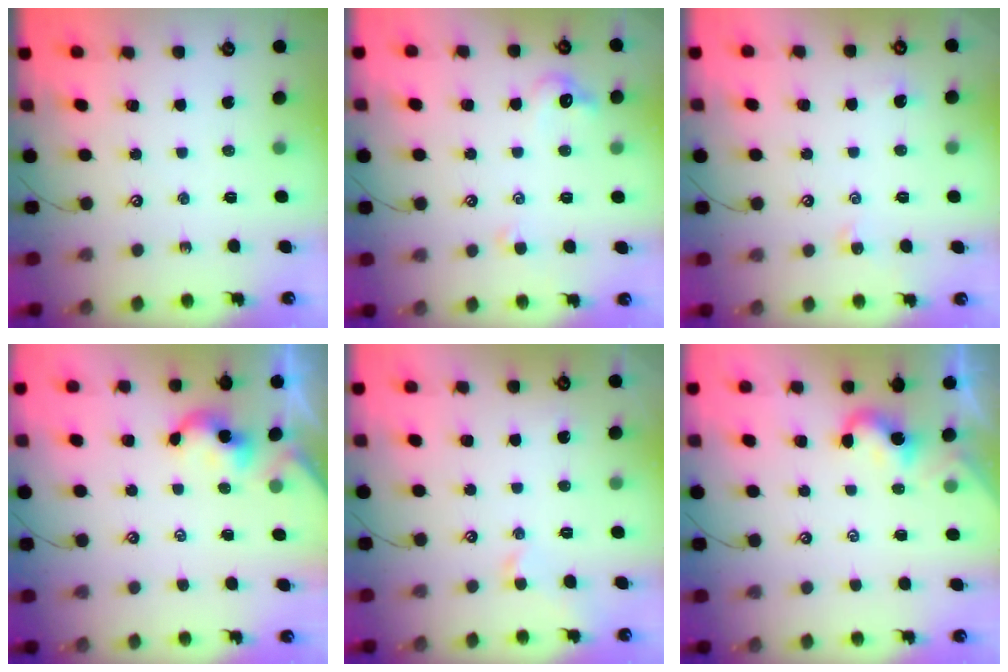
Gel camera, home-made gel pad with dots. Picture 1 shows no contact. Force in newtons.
{"total": 2.6, "press": 2.5, "slide": 0.5}
{"total": 0.0}
{"total": 0.6, "press": 0.5, "slide": 0.2}
{"total": 0.0}
{"total": 1.2, "press": 1.2, "slide": 0.2}